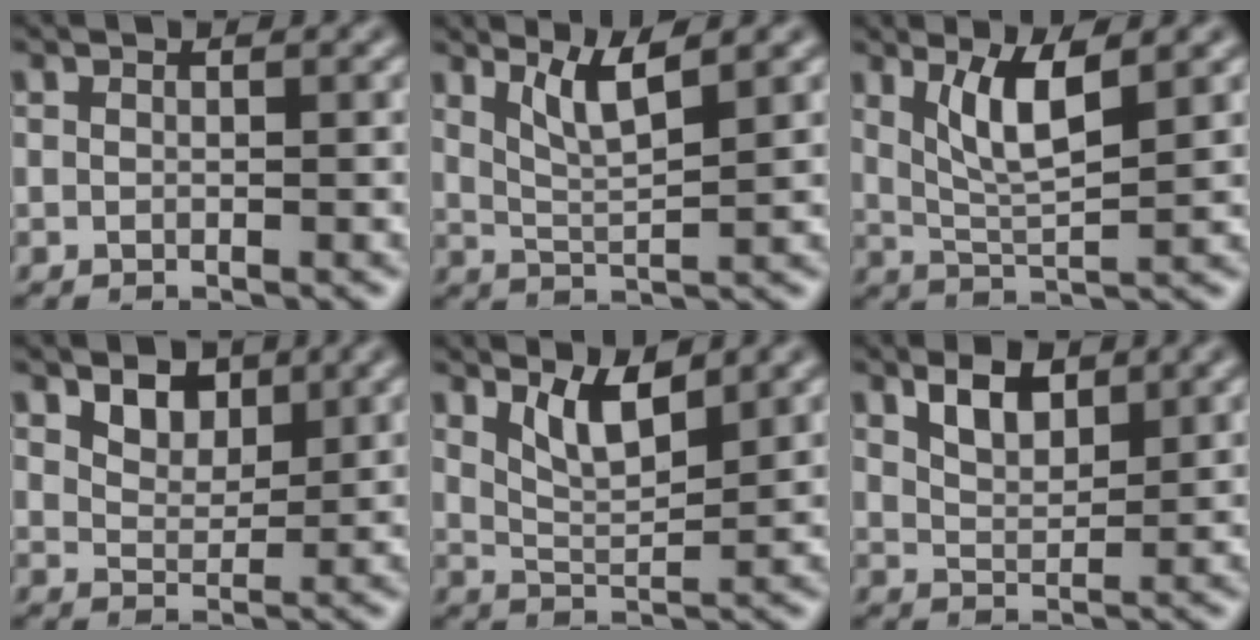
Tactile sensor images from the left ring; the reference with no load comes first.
{"total": 3.6, "force": [2.4, 0.6, 2.6], "torque": [-0.047, -0.004, 0.048]}
{"total": 4.4, "force": [2.0, 1.0, 3.8], "torque": [-0.080, -0.008, 0.042]}
{"total": 2.9, "force": [2.0, 1.6, 1.3], "torque": [-0.031, -0.010, 0.036]}
{"total": 3.7, "force": [2.5, 0.9, 2.5], "torque": [-0.049, -0.008, 0.050]}
{"total": 3.2, "force": [2.1, 1.5, 2.0], "torque": [-0.041, 0.000, 0.040]}